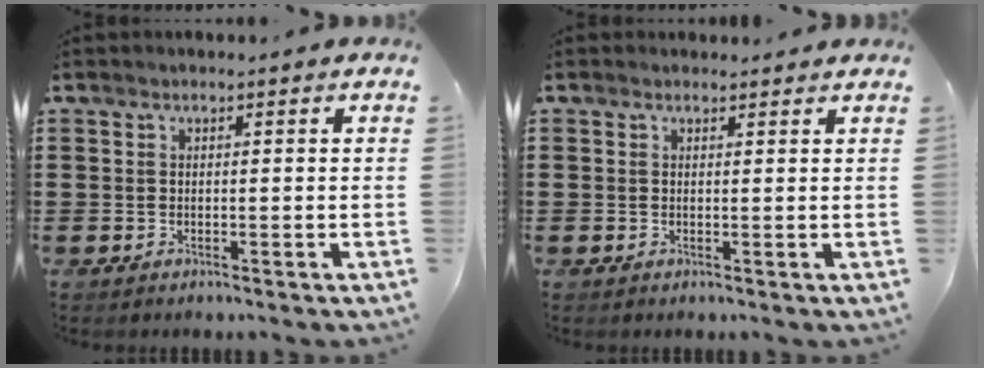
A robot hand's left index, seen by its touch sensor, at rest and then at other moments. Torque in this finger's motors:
{"motor_torque": [-1.68, -0.46, -0.97, -0.21]}